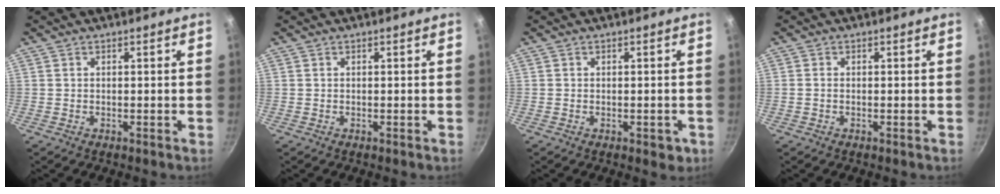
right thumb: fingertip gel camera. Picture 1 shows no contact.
{"total": 0.0}
{"total": 2.6, "force": [-1.0, 1.6, 1.8], "torque": [-0.014, 0.004, -0.011]}
{"total": 0.7, "force": [-0.2, 0.5, 0.4], "torque": [-0.008, 0.003, -0.004]}